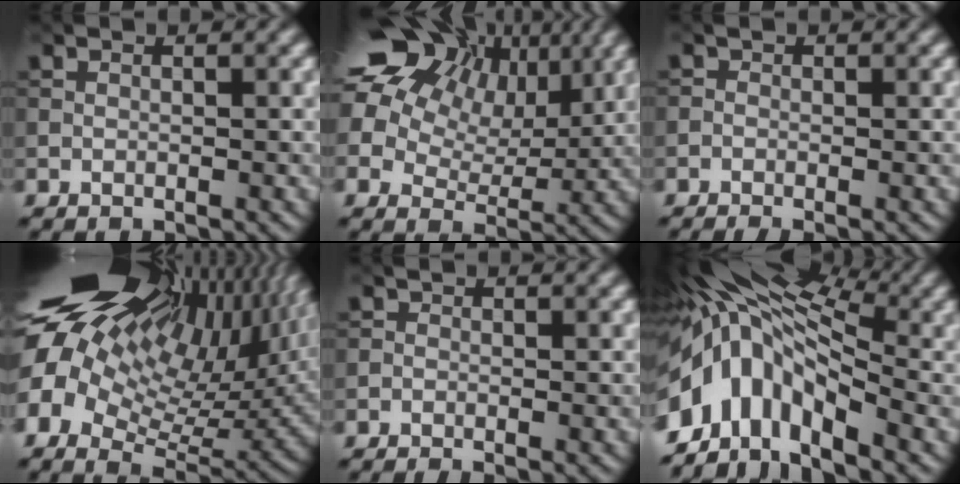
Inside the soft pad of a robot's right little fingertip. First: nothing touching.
{"total": 19.5, "force": [8.8, 13.9, 10.5], "torque": [-0.228, 0.046, 0.133]}
{"total": 1.1, "force": [-0.8, 0.4, 0.7], "torque": [-0.014, -0.004, -0.019]}
{"total": 21.7, "force": [7.6, 11.7, 16.5], "torque": [-0.310, 0.042, 0.140]}
{"total": 0.8, "force": [-0.7, 0.2, 0.4], "torque": [-0.008, -0.003, -0.019]}
{"total": 11.5, "force": [-2.3, 6.3, 9.3], "torque": [-0.168, 0.006, -0.053]}